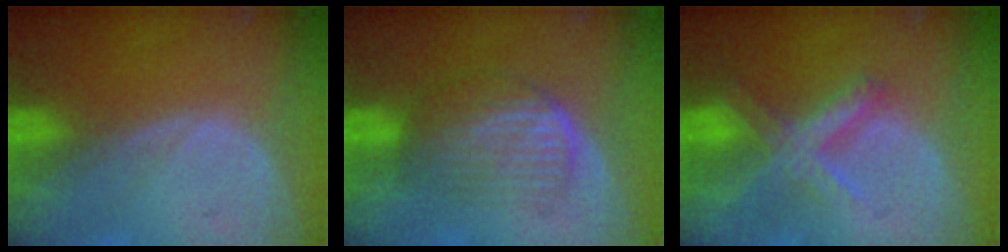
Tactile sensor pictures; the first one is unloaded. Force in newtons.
{"total": 7.1, "press": 6.0, "slide": 3.8}
{"total": 7.2, "press": 6.1, "slide": 3.8}